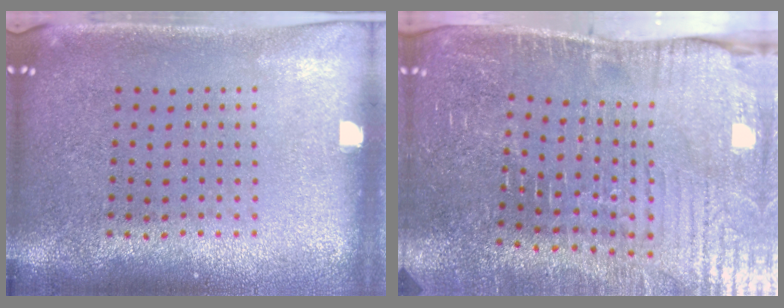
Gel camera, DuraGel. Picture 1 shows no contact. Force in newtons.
{"total": 4.6, "press": 4.6, "slide": 0.7}